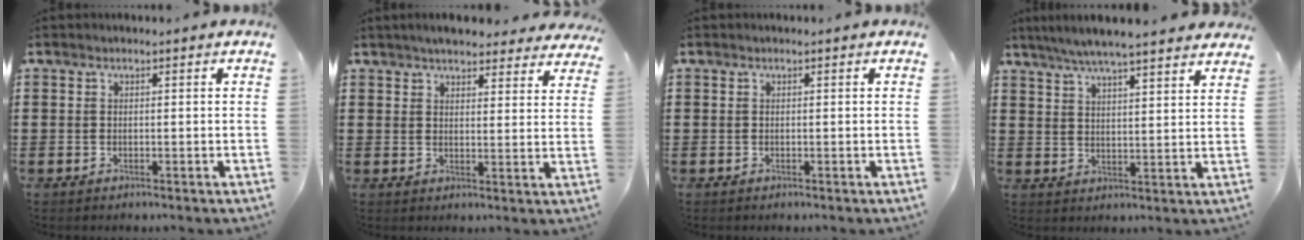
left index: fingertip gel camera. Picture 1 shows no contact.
{"total": 4.7, "force": [4.5, 0.7, 1.4], "torque": [-0.041, -0.012, 0.083]}
{"total": 0.0}
{"total": 5.7, "force": [5.2, 0.0, 2.3], "torque": [-0.061, -0.018, 0.091]}